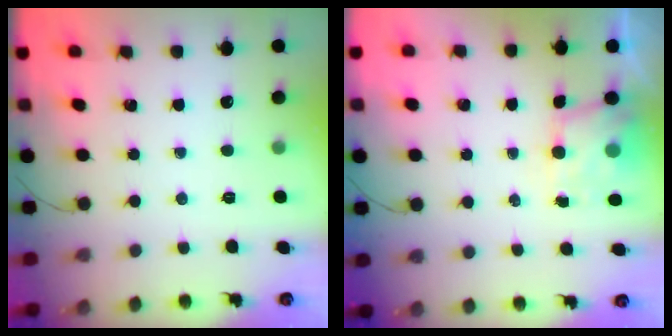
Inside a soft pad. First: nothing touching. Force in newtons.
{"total": 5.6, "press": 5.4, "slide": 1.1}